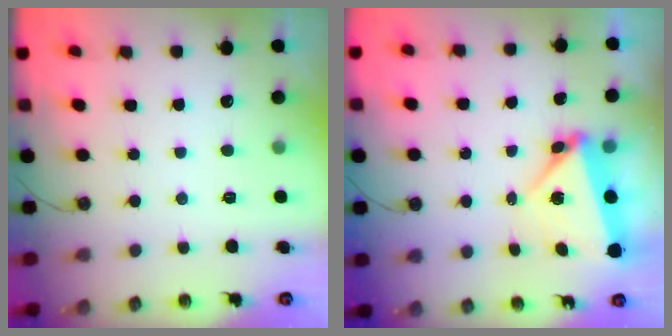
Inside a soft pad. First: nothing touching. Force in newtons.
{"total": 5.8, "press": 5.1, "slide": 2.8}